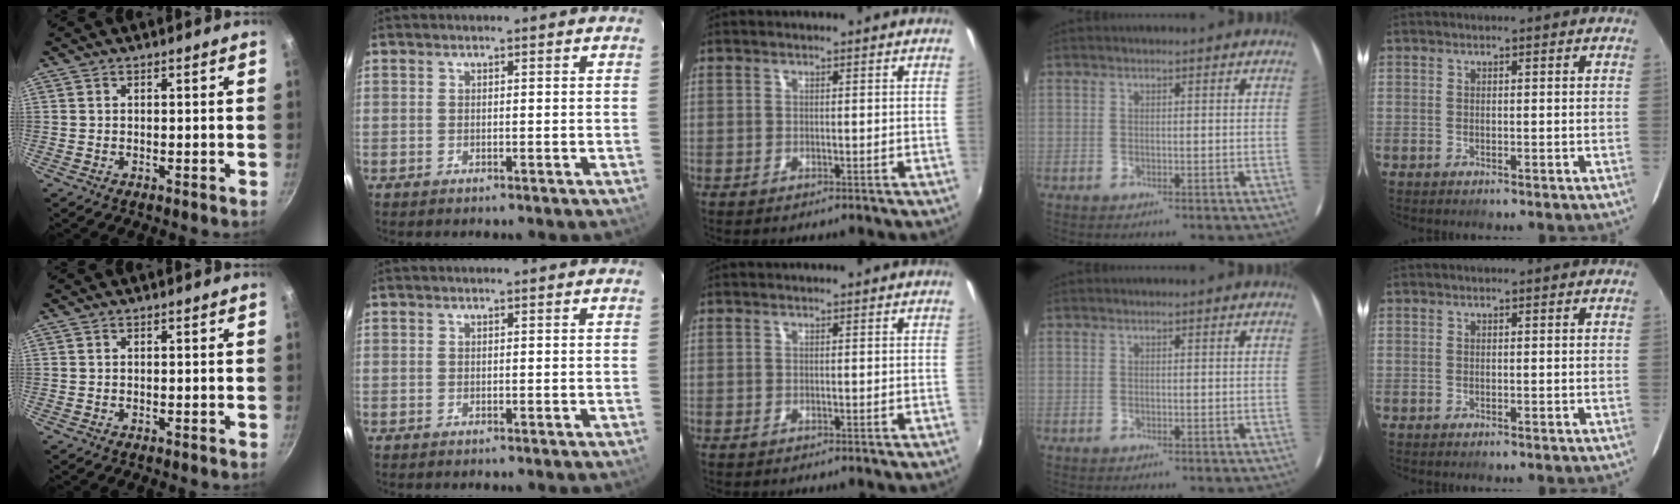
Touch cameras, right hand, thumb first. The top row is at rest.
{}